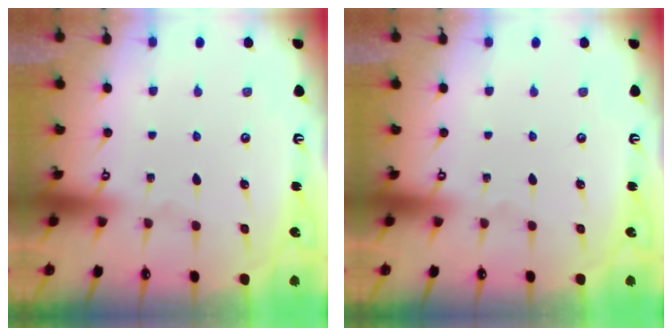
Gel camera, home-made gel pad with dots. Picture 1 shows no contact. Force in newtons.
{"total": 0.0}